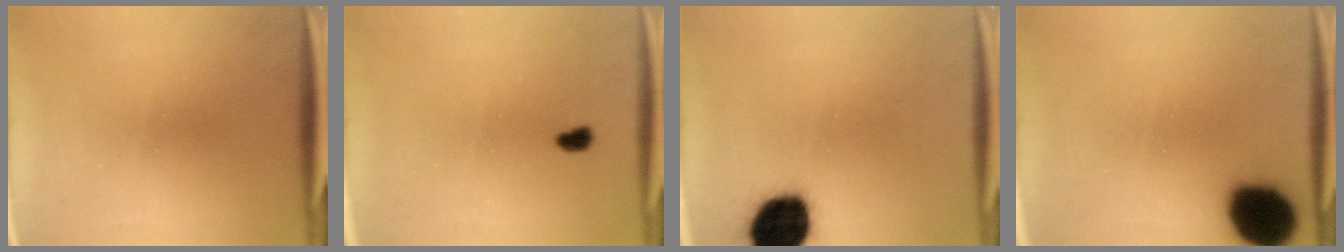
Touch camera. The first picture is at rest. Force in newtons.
{"total": 1.3}
{"total": 15.8}
{"total": 16.5}